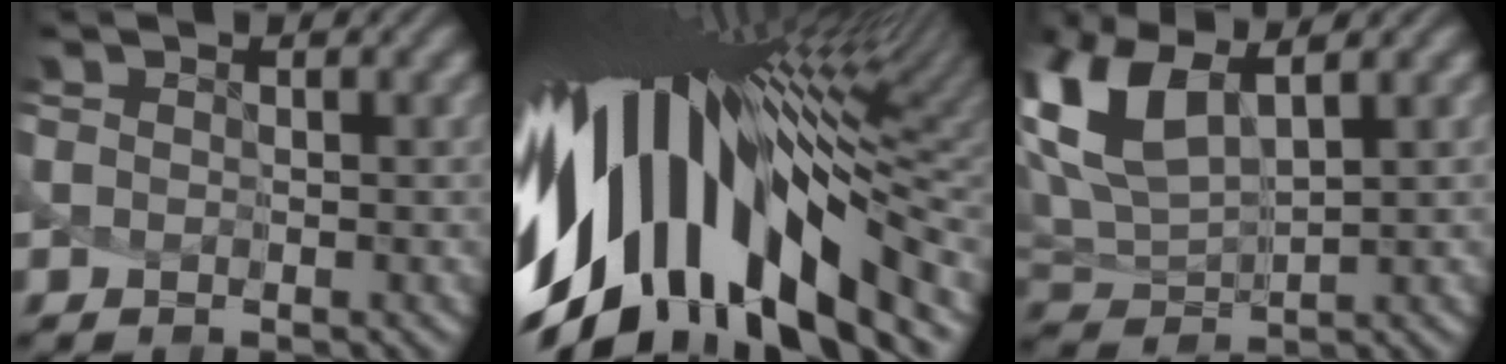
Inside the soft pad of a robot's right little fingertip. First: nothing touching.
{"total": 15.5, "force": [-0.3, 6.3, 14.2], "torque": [-0.250, -0.012, 0.006]}
{"total": 6.4, "force": [4.3, 2.0, 4.3], "torque": [-0.130, 0.001, 0.098]}